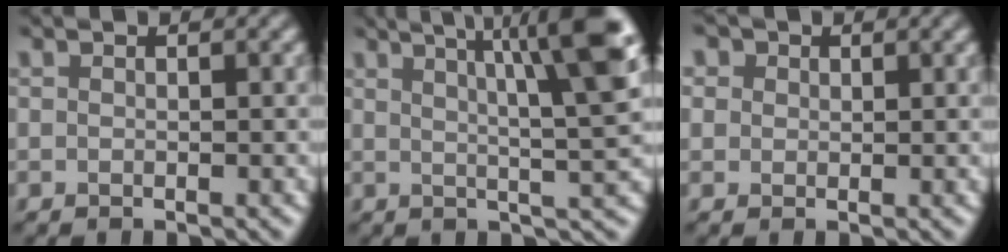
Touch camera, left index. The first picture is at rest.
{"total": 10.1, "force": [4.1, 2.1, 9.0], "torque": [-0.100, 0.027, 0.053]}
{"total": 3.2, "force": [1.7, 2.3, 1.3], "torque": [-0.033, 0.013, 0.016]}